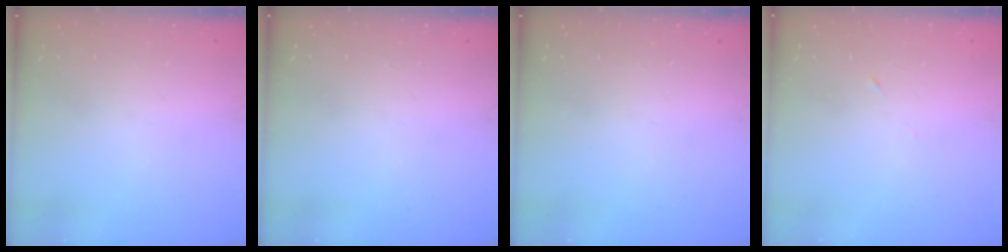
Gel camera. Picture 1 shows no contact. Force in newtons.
{"total": 0.0}
{"total": 0.0}
{"total": 2.7, "press": 2.5, "slide": 1.0}